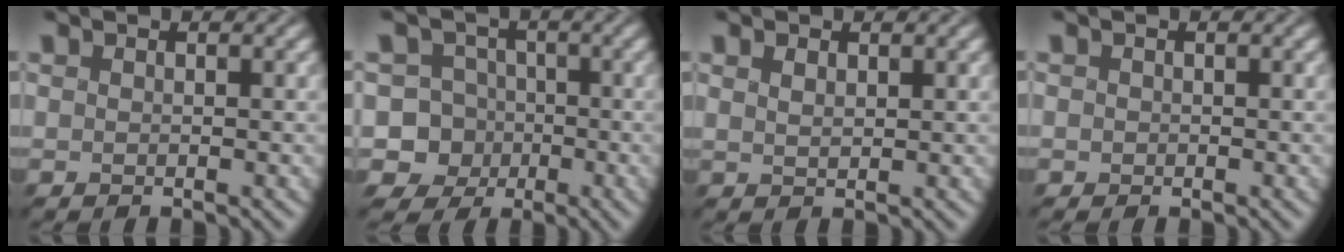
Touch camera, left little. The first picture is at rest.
{"total": 7.6, "force": [-2.4, 6.9, 2.2], "torque": [-0.013, 0.018, -0.082]}
{"total": 1.0, "force": [0.5, 0.4, 0.7], "torque": [-0.015, -0.002, 0.009]}
{"total": 0.6, "force": [-0.3, 0.5, 0.0], "torque": [0.004, -0.003, -0.008]}